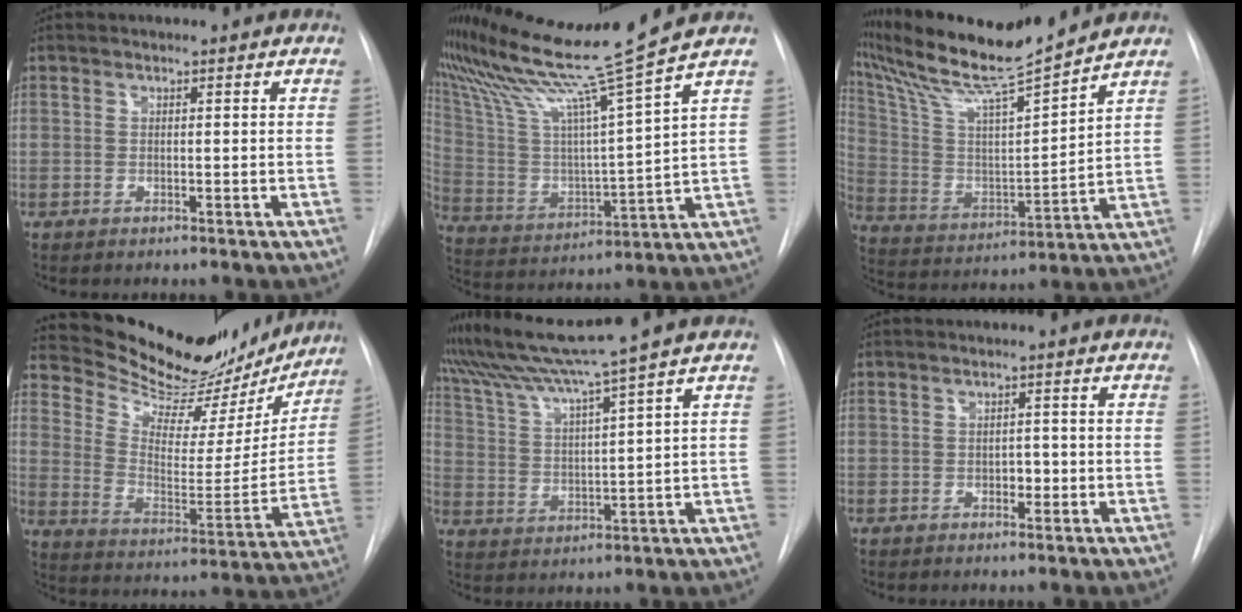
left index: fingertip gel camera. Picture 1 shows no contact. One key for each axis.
{"total": 17.6, "fx": 14.9, "fy": -3.4, "fz": 8.6, "tx": -0.166, "ty": -0.040, "tz": 0.262}
{"total": 16.4, "fx": 14.8, "fy": -0.7, "fz": 7.1, "tx": -0.148, "ty": -0.004, "tz": 0.268}
{"total": 23.5, "fx": 21.5, "fy": 6.4, "fz": 6.7, "tx": -0.097, "ty": -0.037, "tz": 0.301}
{"total": 10.4, "fx": 8.9, "fy": -2.6, "fz": 4.7, "tx": -0.092, "ty": 0.005, "tz": 0.171}
{"total": 1.6, "fx": -0.5, "fy": 1.1, "fz": 1.1, "tx": -0.014, "ty": 0.004, "tz": -0.005}